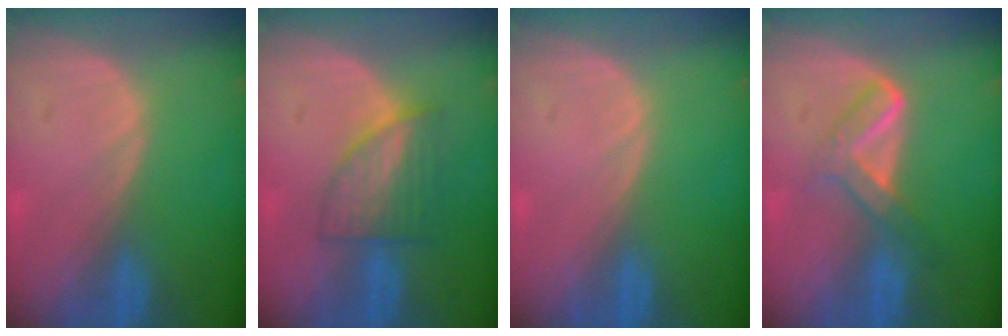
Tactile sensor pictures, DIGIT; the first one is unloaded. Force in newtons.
{"total": 5.9, "press": 5.7, "slide": 1.5}
{"total": 0.0}
{"total": 5.2, "press": 4.9, "slide": 2.0}